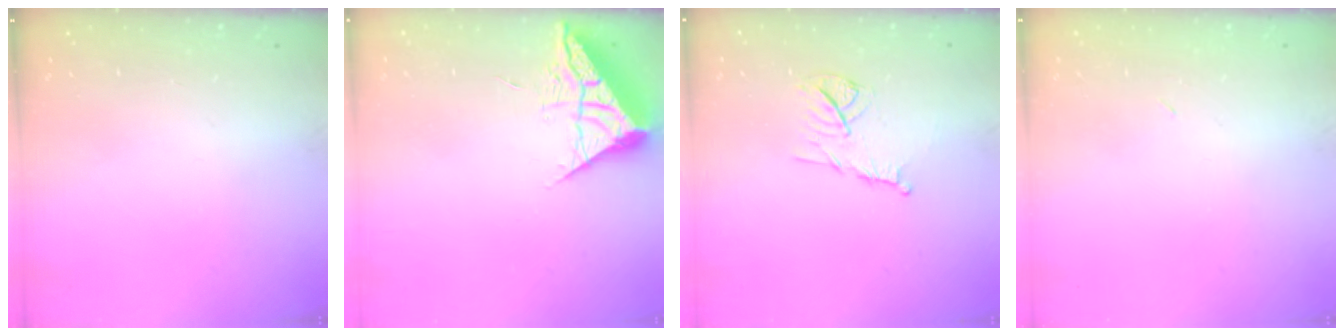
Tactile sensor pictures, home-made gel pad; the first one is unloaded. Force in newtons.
{"total": 6.4, "press": 6.4, "slide": 0.2}
{"total": 8.6, "press": 8.6, "slide": 0.7}
{"total": 2.9, "press": 2.9, "slide": 0.7}